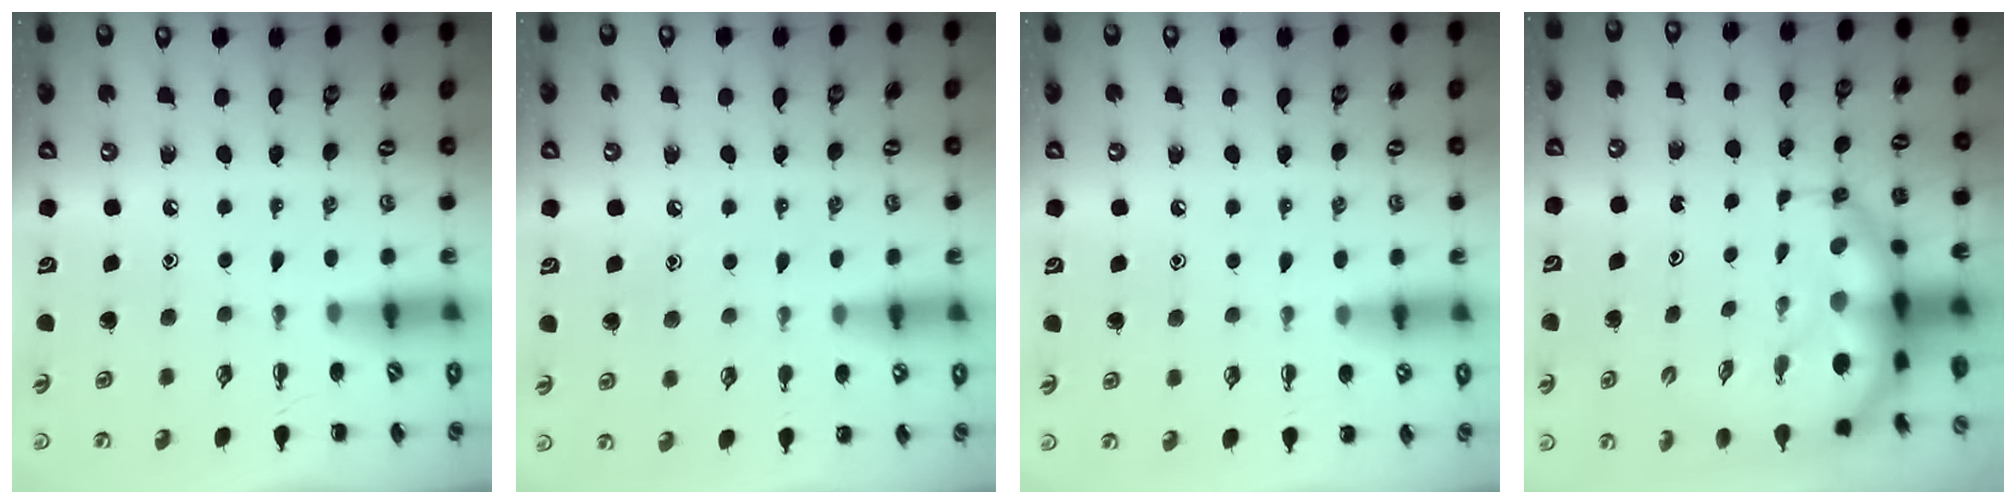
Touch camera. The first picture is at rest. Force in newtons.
{"total": 6.1, "press": 5.8, "slide": 1.7}
{"total": 7.7, "press": 7.2, "slide": 2.8}
{"total": 7.5, "press": 7.2, "slide": 2.1}